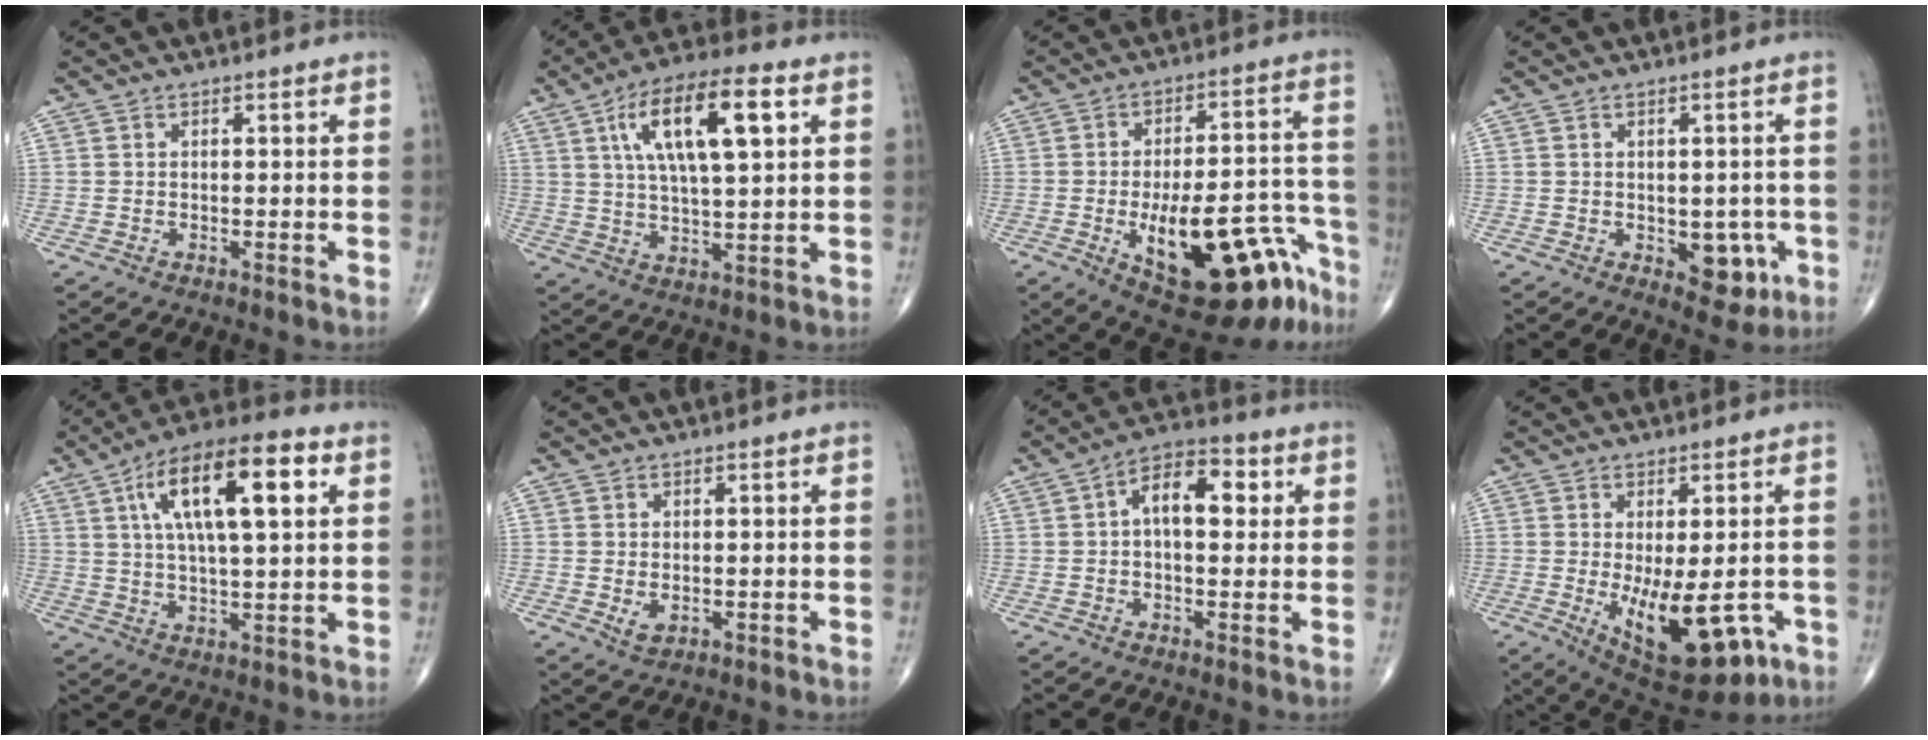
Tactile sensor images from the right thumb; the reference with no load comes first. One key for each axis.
{"total": 15.7, "fx": 5.5, "fy": 5.1, "fz": 13.7, "tx": -0.235, "ty": 0.001, "tz": 0.092}
{"total": 21.8, "fx": -10.4, "fy": 8.8, "fz": 17.1, "tx": -0.187, "ty": 0.072, "tz": -0.133}
{"total": 6.5, "fx": -1.7, "fy": 4.0, "fz": 4.8, "tx": -0.024, "ty": 0.002, "tz": -0.015}
{"total": 17.7, "fx": 5.9, "fy": 6.0, "fz": 15.6, "tx": -0.255, "ty": 0.008, "tz": 0.092}
{"total": 2.4, "fx": -0.2, "fy": 1.6, "fz": 1.7, "tx": -0.025, "ty": -0.004, "tz": 0.003}
{"total": 9.1, "fx": 1.6, "fy": 4.9, "fz": 7.5, "tx": -0.103, "ty": 0.023, "tz": 0.017}
{"total": 14.9, "fx": -4.3, "fy": 6.6, "fz": 12.6, "tx": -0.173, "ty": -0.017, "tz": -0.042}